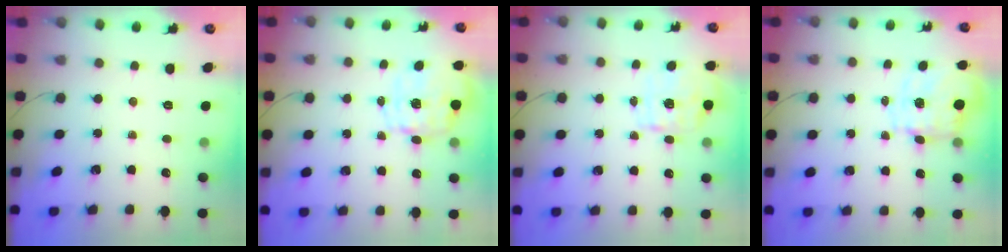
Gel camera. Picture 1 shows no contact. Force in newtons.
{"total": 6.2, "press": 5.9, "slide": 1.9}
{"total": 2.2, "press": 2.1, "slide": 0.4}
{"total": 11.0, "press": 10.9, "slide": 1.4}